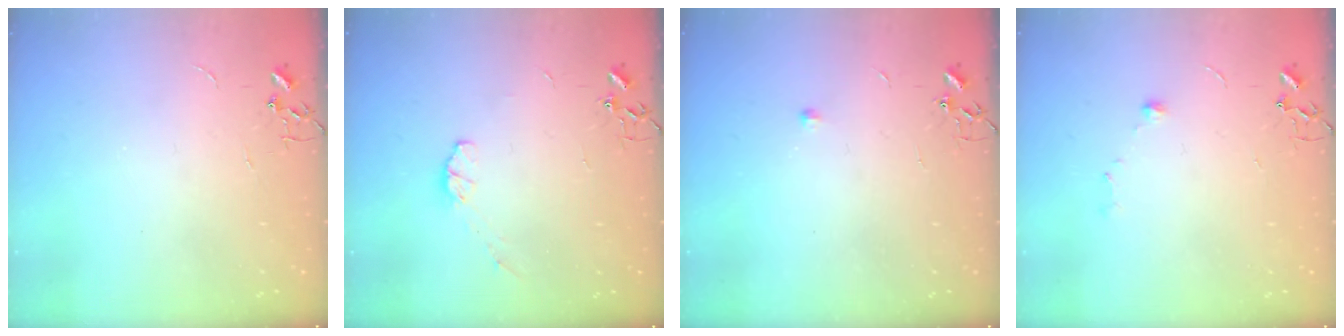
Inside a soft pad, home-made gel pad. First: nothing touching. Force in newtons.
{"total": 4.5, "press": 4.5, "slide": 0.5}
{"total": 5.0, "press": 5.0, "slide": 0.7}
{"total": 6.0, "press": 5.9, "slide": 0.7}